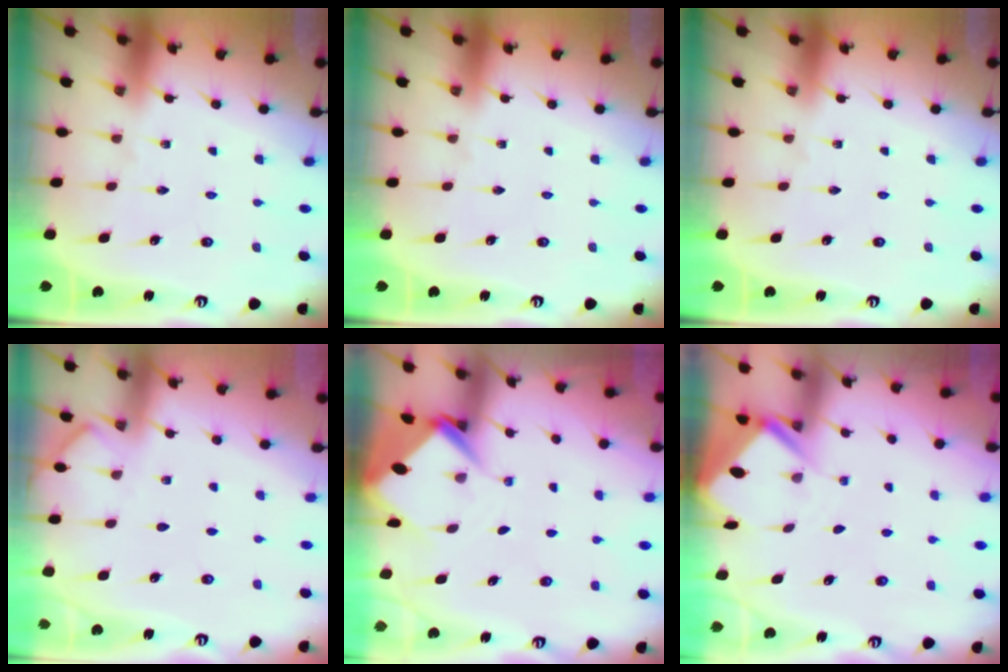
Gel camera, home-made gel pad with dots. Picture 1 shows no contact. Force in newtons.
{"total": 0.0}
{"total": 0.0}
{"total": 3.4, "press": 3.4, "slide": 0.5}
{"total": 5.5, "press": 5.5, "slide": 0.4}
{"total": 3.0, "press": 3.0, "slide": 0.3}